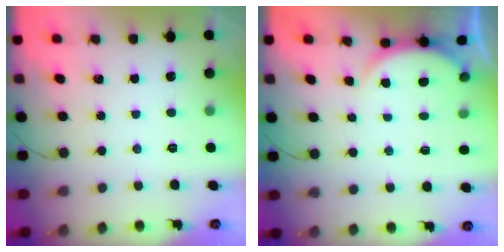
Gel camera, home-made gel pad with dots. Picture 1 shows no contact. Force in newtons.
{"total": 3.0, "press": 2.9, "slide": 0.6}